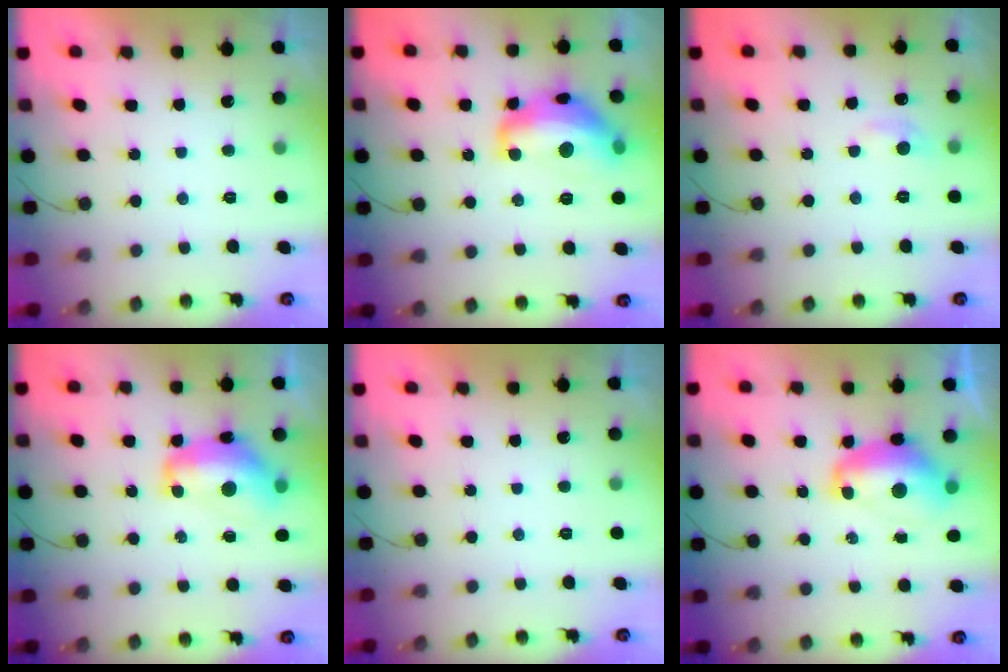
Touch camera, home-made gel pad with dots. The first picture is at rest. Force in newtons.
{"total": 15.3, "press": 15.3, "slide": 1.1}
{"total": 6.1, "press": 6.0, "slide": 0.9}
{"total": 13.3, "press": 13.3, "slide": 1.0}
{"total": 0.0}
{"total": 11.3, "press": 11.2, "slide": 1.1}